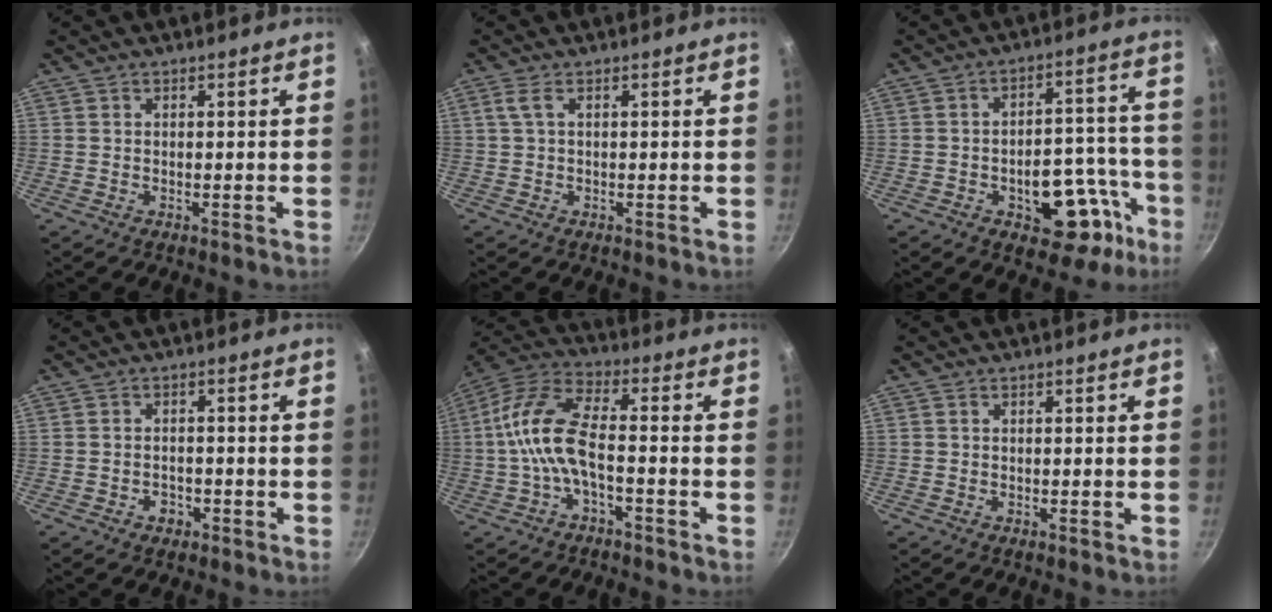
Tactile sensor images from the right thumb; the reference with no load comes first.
{"total": 2.1, "force": [0.5, 0.7, 1.9], "torque": [-0.044, 0.006, 0.013]}
{"total": 16.4, "force": [-7.4, 9.5, 11.2], "torque": [-0.069, 0.057, -0.089]}
{"total": 2.6, "force": [-1.3, 2.0, 1.1], "torque": [-0.008, 0.013, -0.014]}
{"total": 11.3, "force": [-2.6, 4.7, 10.0], "torque": [-0.213, 0.040, -0.065]}
{"total": 0.0}